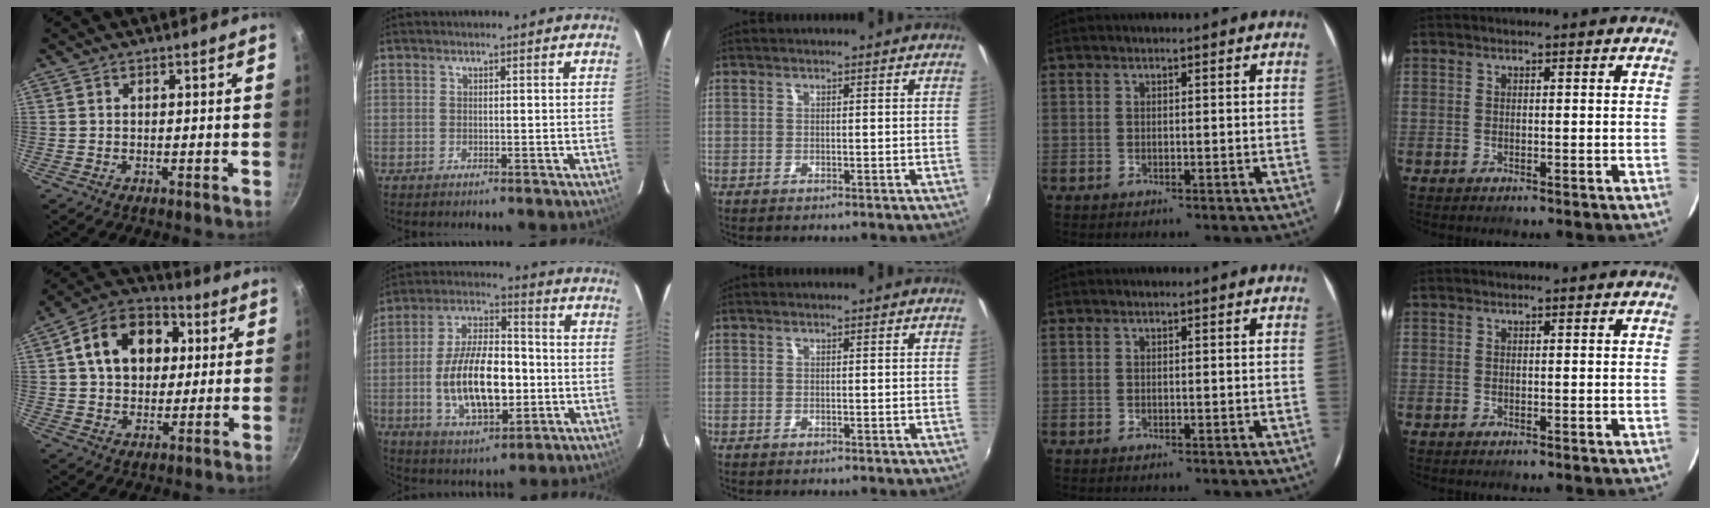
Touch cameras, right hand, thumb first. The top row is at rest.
{"thumb": {"total": 16.6, "force": [4.1, 12.2, 10.5], "torque": [-0.145, 0.021, 0.054]}, "index": {"total": 16.7, "force": [-2.9, 7.8, 14.5], "torque": [-0.276, 0.007, -0.041]}}